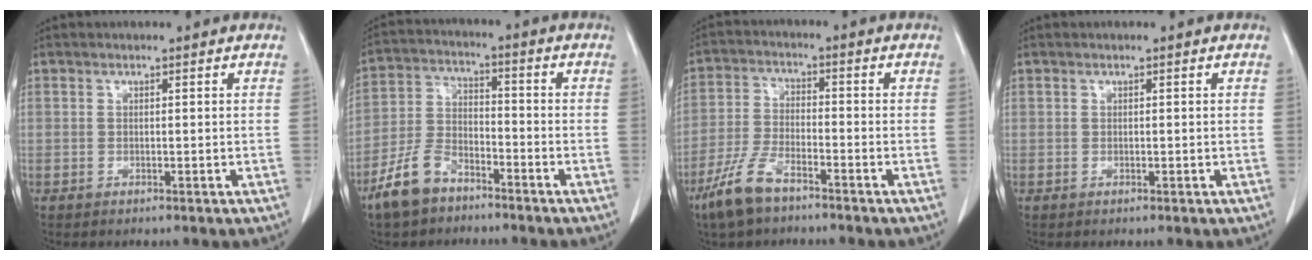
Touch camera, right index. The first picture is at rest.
{"total": 8.7, "force": [-6.3, 4.2, 4.2], "torque": [-0.106, -0.001, -0.125]}
{"total": 7.9, "force": [-5.7, 2.4, 5.0], "torque": [-0.116, -0.011, -0.113]}
{"total": 0.0}